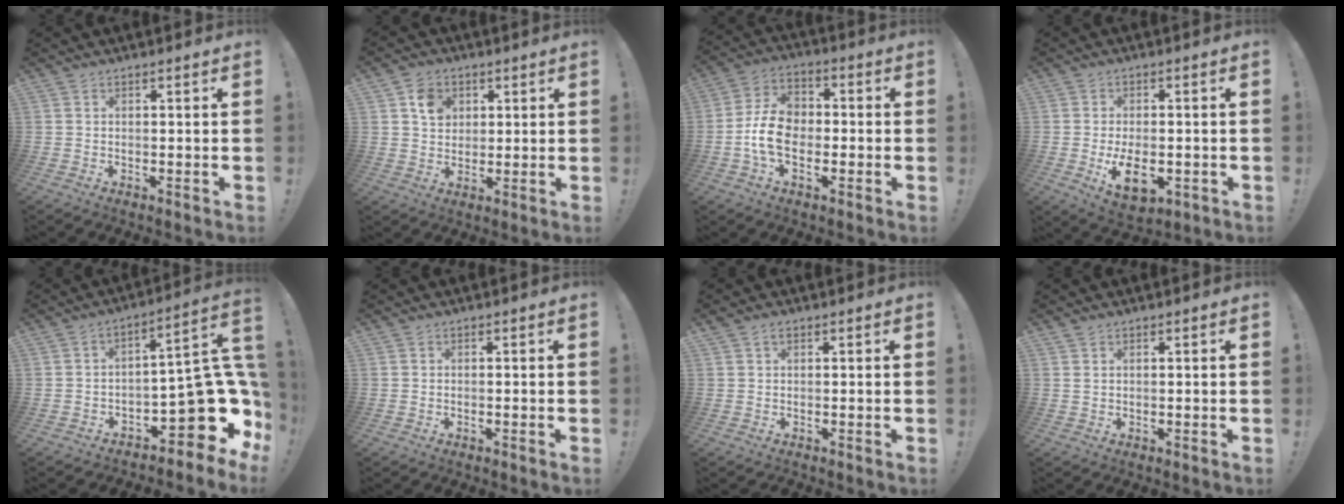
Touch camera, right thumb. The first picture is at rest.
{"total": 6.9, "force": [2.8, 5.8, 2.4], "torque": [-0.018, -0.011, 0.050]}
{"total": 11.9, "force": [-2.9, 8.5, 7.8], "torque": [-0.143, 0.019, -0.054]}
{"total": 9.3, "force": [-2.0, 5.4, 7.3], "torque": [-0.105, -0.005, -0.029]}
{"total": 16.5, "force": [-5.0, 7.0, 14.1], "torque": [-0.159, 0.013, -0.072]}
{"total": 0.0}
{"total": 1.4, "force": [0.8, 0.9, 0.7], "torque": [-0.008, 0.000, 0.013]}
{"total": 1.1, "force": [0.8, 0.4, 0.5], "torque": [-0.003, -0.002, 0.014]}